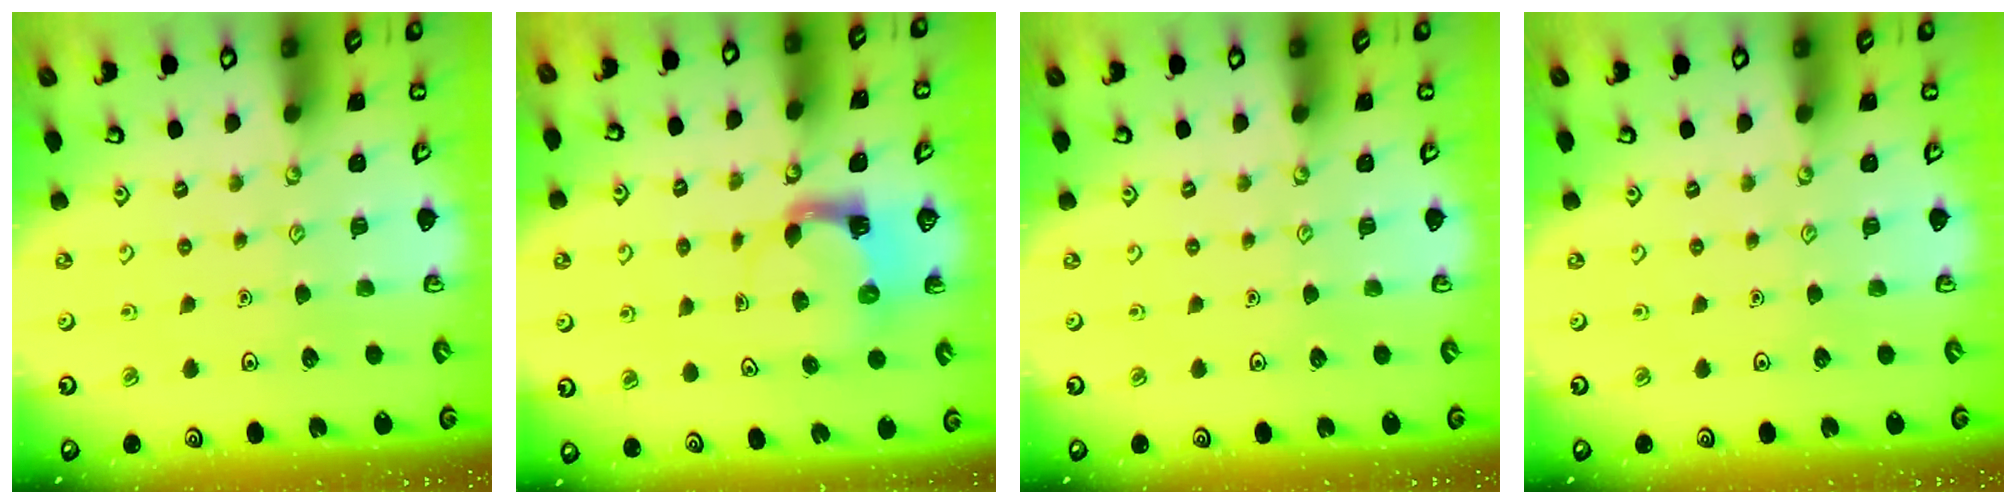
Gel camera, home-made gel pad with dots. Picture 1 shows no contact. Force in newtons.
{"total": 3.9, "press": 3.8, "slide": 0.6}
{"total": 0.0}
{"total": 0.0}